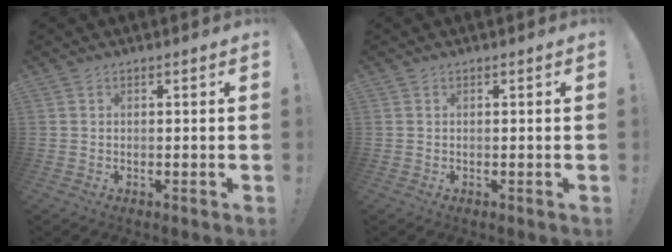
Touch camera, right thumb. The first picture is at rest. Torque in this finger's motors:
{"motor_torque": [-0.03, 0.03, -0.03, 0.02, 0.03]}